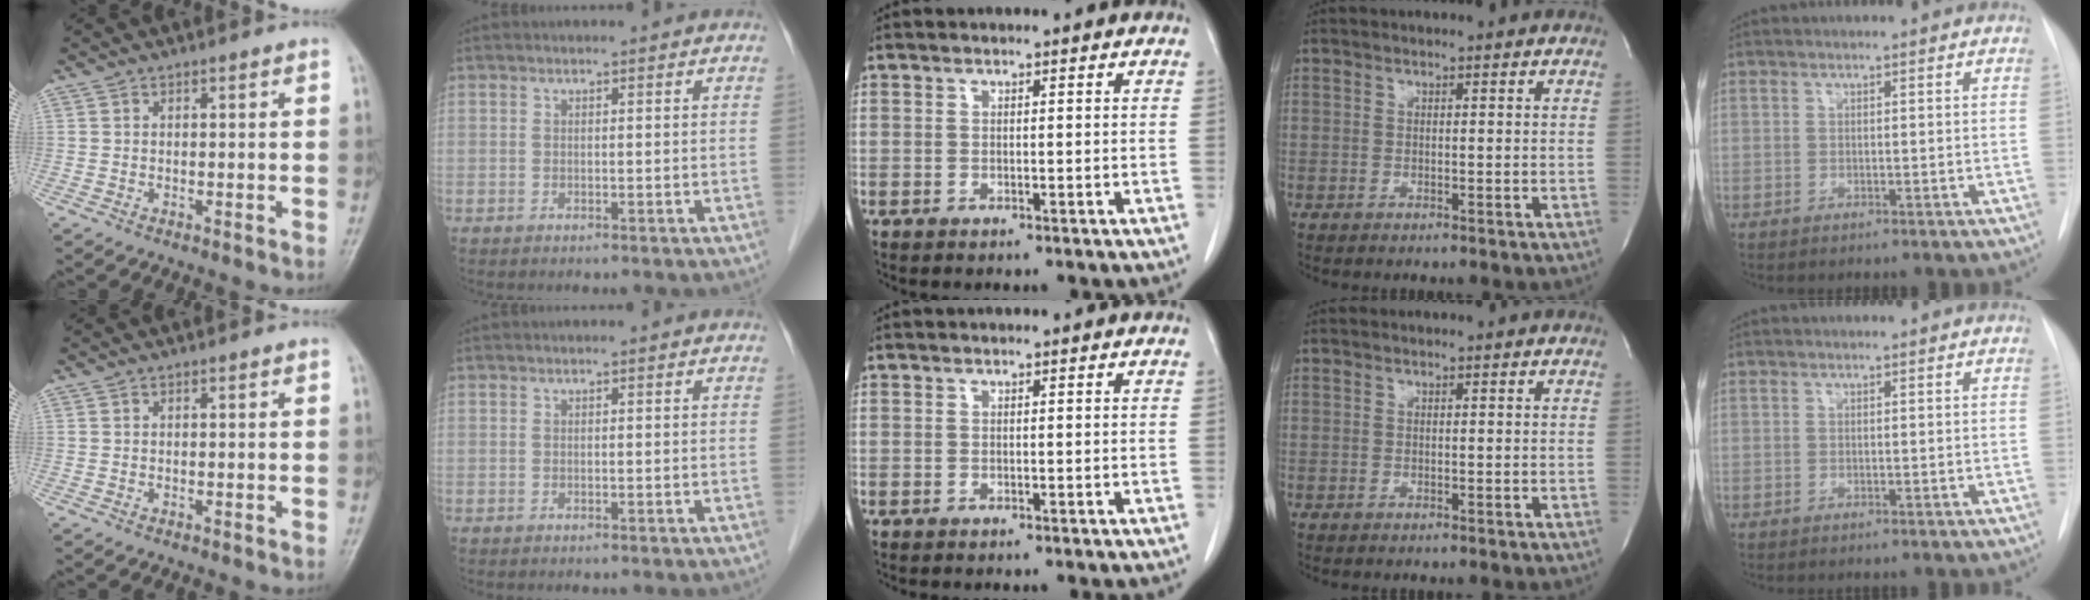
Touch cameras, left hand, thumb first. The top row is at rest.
{}